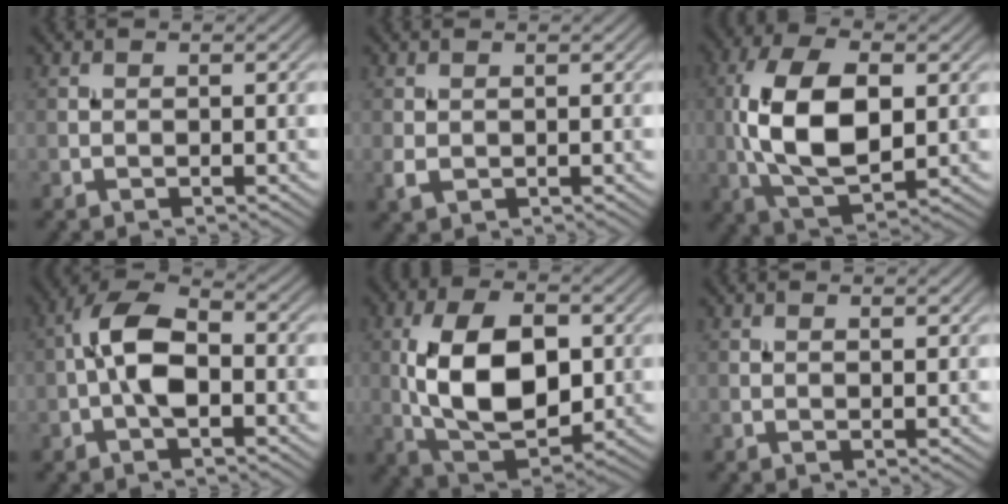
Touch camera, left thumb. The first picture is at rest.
{"total": 1.4, "force": [0.3, 0.9, 1.0], "torque": [-0.026, -0.002, 0.009]}
{"total": 12.4, "force": [0.7, 6.4, 10.7], "torque": [-0.226, 0.007, 0.014]}
{"total": 7.4, "force": [-1.1, 3.6, 6.4], "torque": [-0.125, 0.016, -0.032]}
{"total": 12.9, "force": [0.8, 7.1, 10.7], "torque": [-0.214, 0.001, 0.017]}
{"total": 1.3, "force": [1.0, 0.1, 0.8], "torque": [-0.017, 0.000, 0.016]}